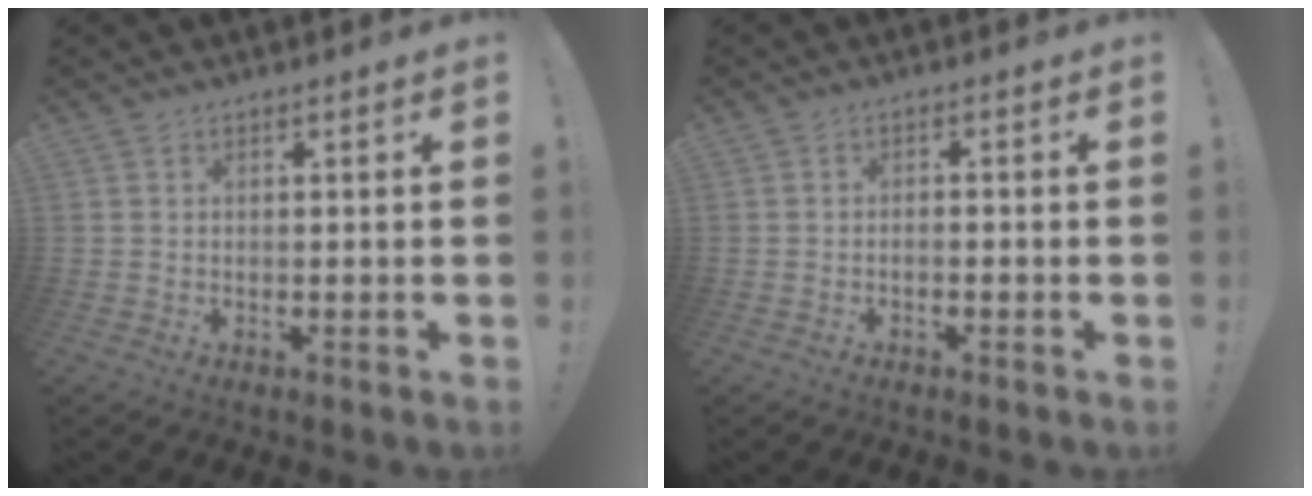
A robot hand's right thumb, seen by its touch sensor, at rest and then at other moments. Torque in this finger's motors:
{"motor_torque": [-0.15, -0.15, -0.12, 0.38, 0.08]}